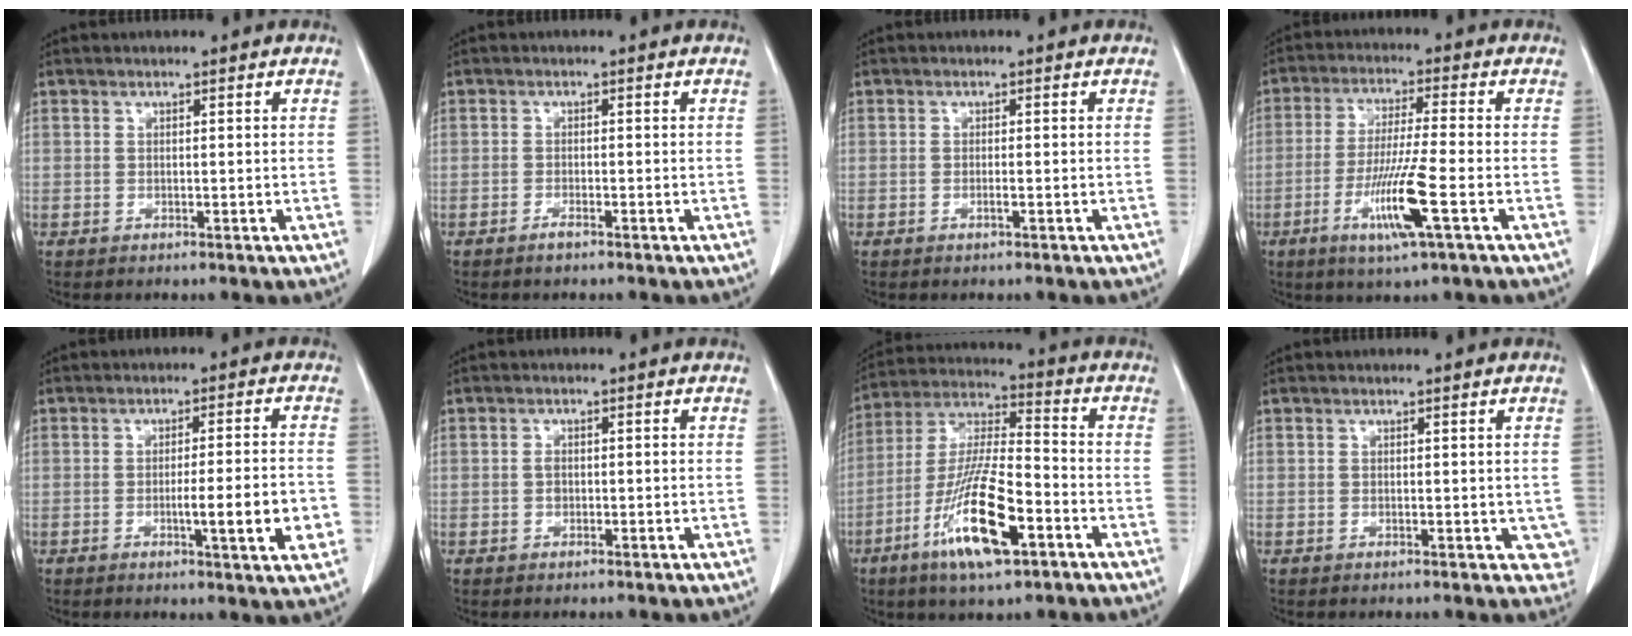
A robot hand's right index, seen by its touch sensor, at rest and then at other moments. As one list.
[{"total": 1.2, "force": [-1.0, 0.2, 0.7], "torque": [-0.016, -0.001, -0.016]}, {"total": 0.8, "force": [-0.3, -0.1, 0.7], "torque": [-0.012, 0.002, -0.003]}, {"total": 9.9, "force": [-3.7, -0.6, 9.2], "torque": [-0.176, -0.017, -0.070]}, {"total": 8.0, "force": [-2.1, 0.1, 7.7], "torque": [-0.103, -0.006, -0.027]}, {"total": 1.1, "force": [-0.2, 0.8, 0.8], "torque": [-0.011, 0.005, -0.001]}, {"total": 15.5, "force": [-7.0, 2.9, 13.5], "torque": [-0.272, -0.017, -0.126]}, {"total": 2.2, "force": [-0.1, 1.5, 1.6], "torque": [0.001, 0.004, 0.000]}]